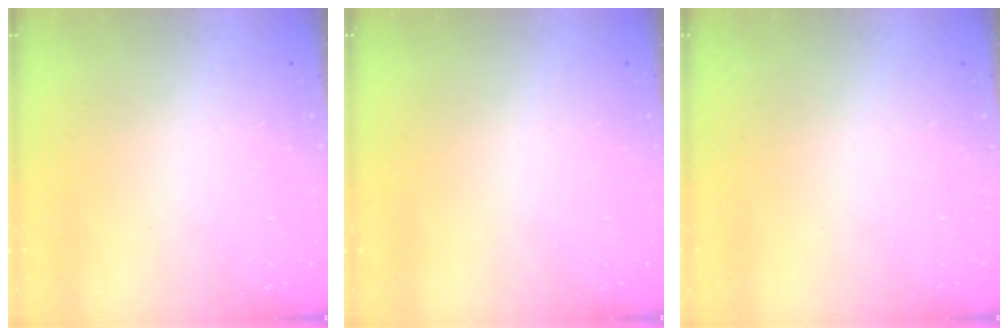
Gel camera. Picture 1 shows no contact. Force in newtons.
{"total": 0.0}
{"total": 0.0}